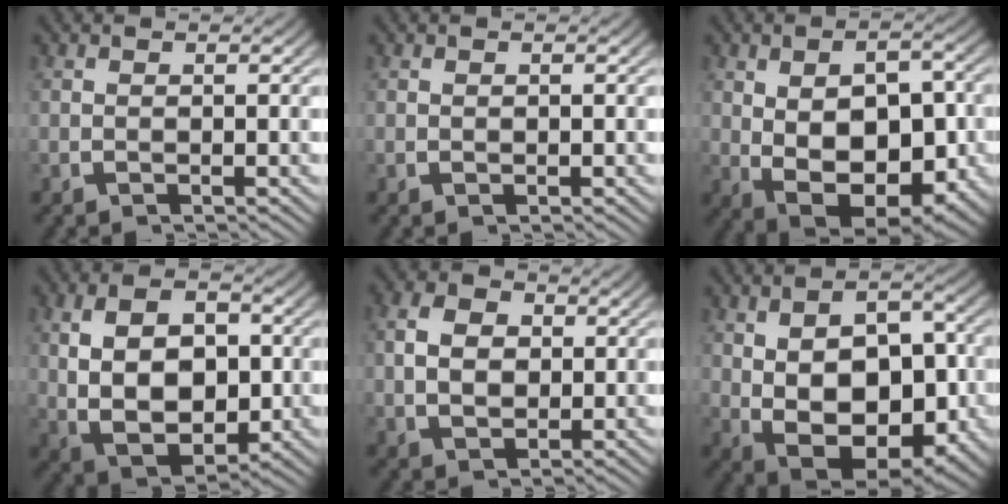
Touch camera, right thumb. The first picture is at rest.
{"total": 0.0}
{"total": 11.9, "force": [-2.0, 7.6, 8.9], "torque": [-0.179, -0.062, 0.000]}
{"total": 12.0, "force": [-0.9, 8.3, 8.6], "torque": [-0.173, -0.041, 0.007]}
{"total": 4.5, "force": [0.6, 3.3, 3.0], "torque": [-0.045, -0.008, 0.018]}
{"total": 13.2, "force": [-2.1, 8.7, 9.7], "torque": [-0.195, -0.065, -0.001]}